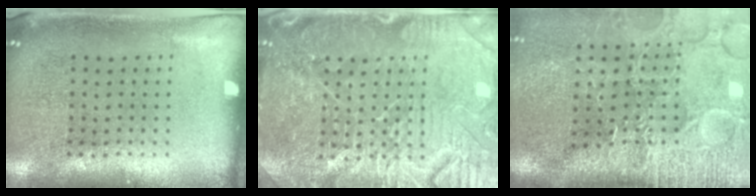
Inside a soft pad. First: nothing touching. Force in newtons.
{"total": 4.7, "press": 4.6, "slide": 1.0}
{"total": 4.7, "press": 3.9, "slide": 2.6}